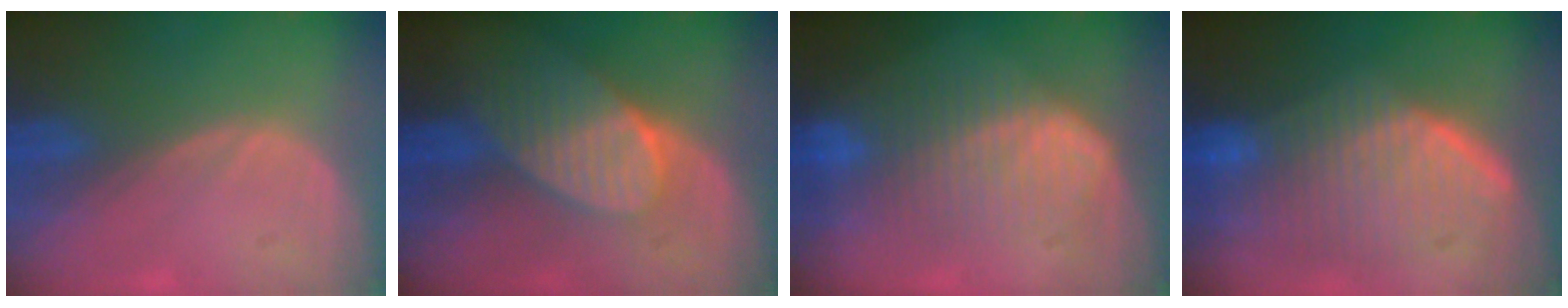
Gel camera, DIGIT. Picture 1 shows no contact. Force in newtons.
{"total": 7.3, "press": 6.8, "slide": 2.7}
{"total": 7.8, "press": 7.8, "slide": 0.1}
{"total": 9.9, "press": 8.9, "slide": 4.2}